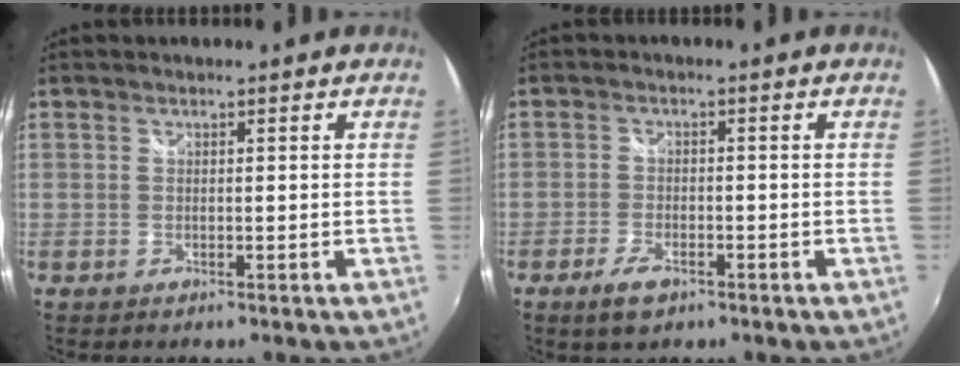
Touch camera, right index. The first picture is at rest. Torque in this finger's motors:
{"motor_torque": [0.30, -0.28, 0.07, 0.01]}